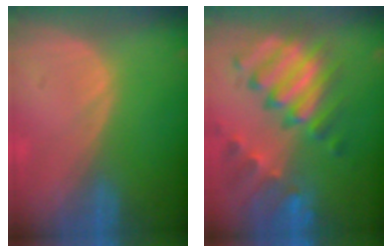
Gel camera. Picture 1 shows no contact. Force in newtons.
{"total": 11.3, "press": 9.7, "slide": 5.7}